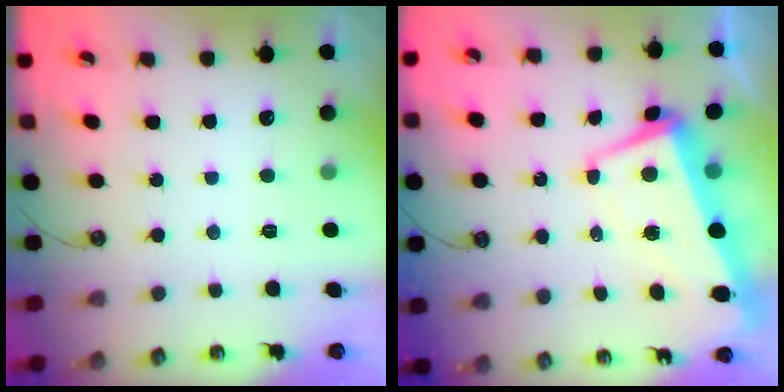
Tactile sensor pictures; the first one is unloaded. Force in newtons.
{"total": 3.4, "press": 2.7, "slide": 2.1}